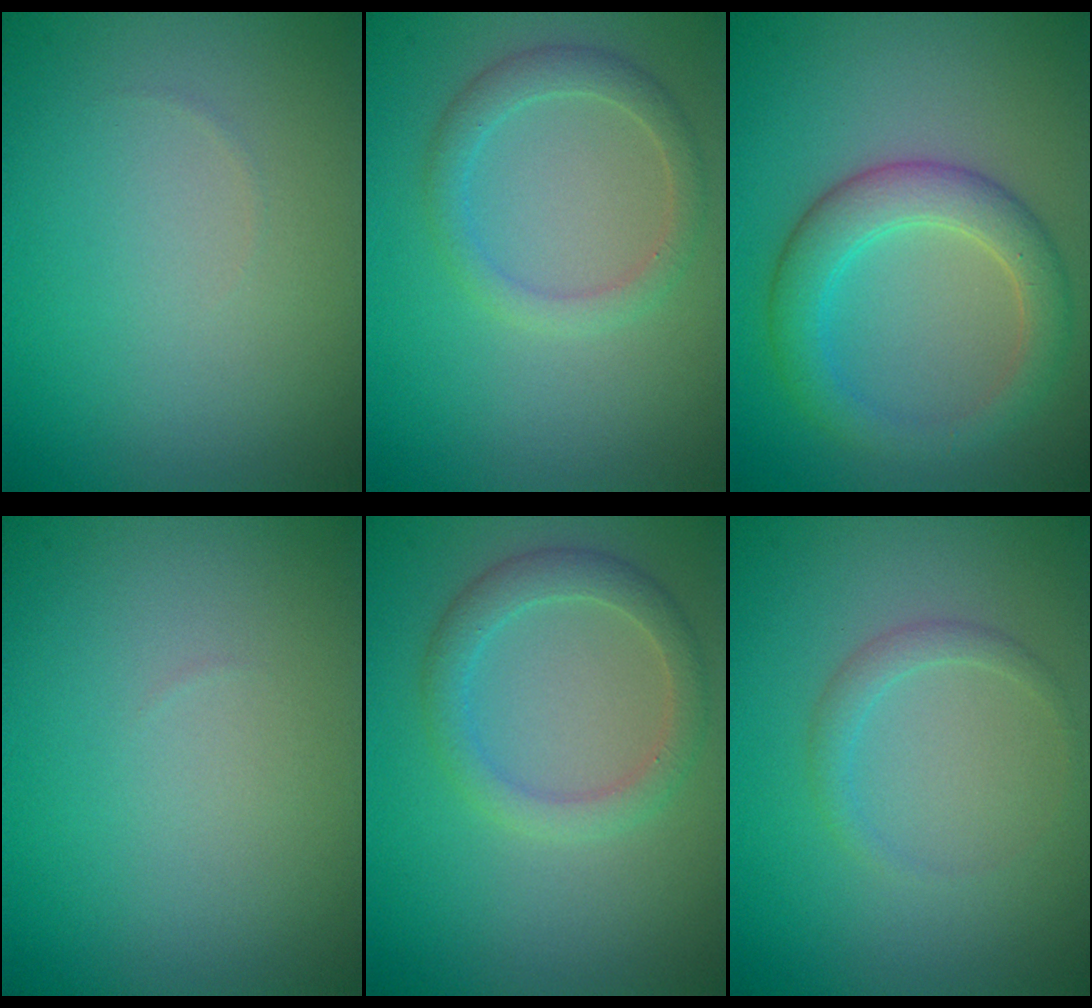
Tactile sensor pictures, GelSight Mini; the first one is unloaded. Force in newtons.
{"total": 2.3, "press": 2.3, "slide": 0.1}
{"total": 4.3, "press": 4.3, "slide": 0.2}
{"total": 0.0}
{"total": 2.8, "press": 2.8, "slide": 0.1}
{"total": 1.2, "press": 1.2, "slide": 0.1}